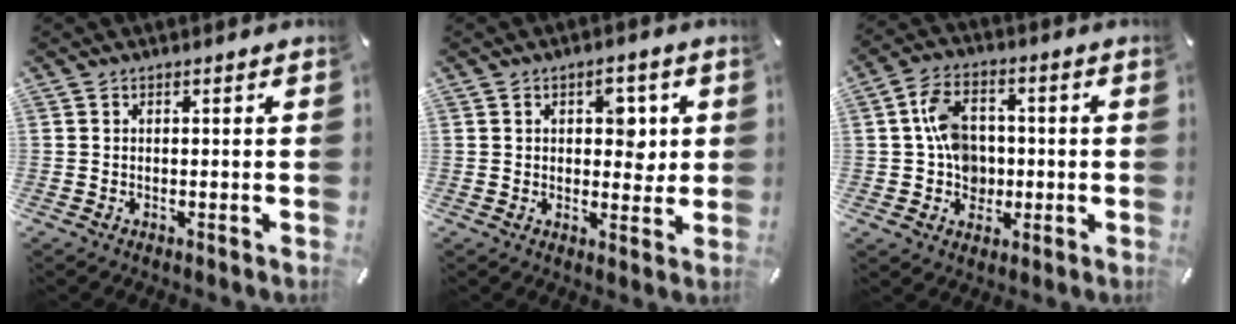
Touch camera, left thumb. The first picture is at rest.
{"total": 5.9, "force": [1.6, 3.9, 4.1], "torque": [-0.040, -0.008, 0.017]}
{"total": 9.3, "force": [0.1, 7.8, 5.1], "torque": [-0.100, 0.016, 0.005]}